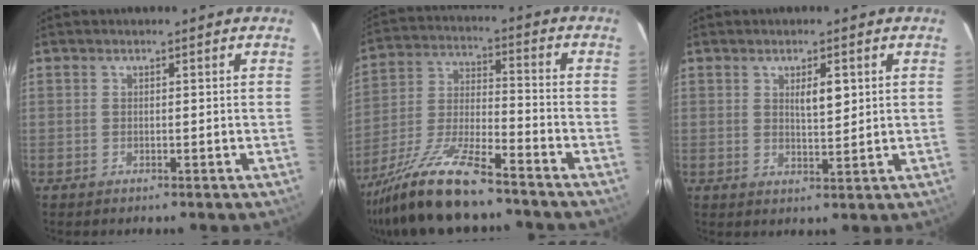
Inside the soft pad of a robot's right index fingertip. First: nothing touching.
{"total": 14.2, "force": [-11.4, 1.9, 8.3], "torque": [-0.169, -0.016, -0.210]}
{"total": 3.4, "force": [1.3, 1.0, 3.0], "torque": [-0.051, -0.001, 0.022]}